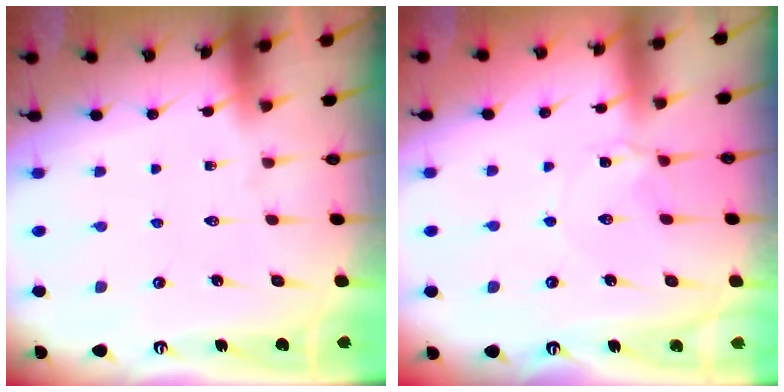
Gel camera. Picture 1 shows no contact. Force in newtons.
{"total": 3.8, "press": 3.8, "slide": 0.5}